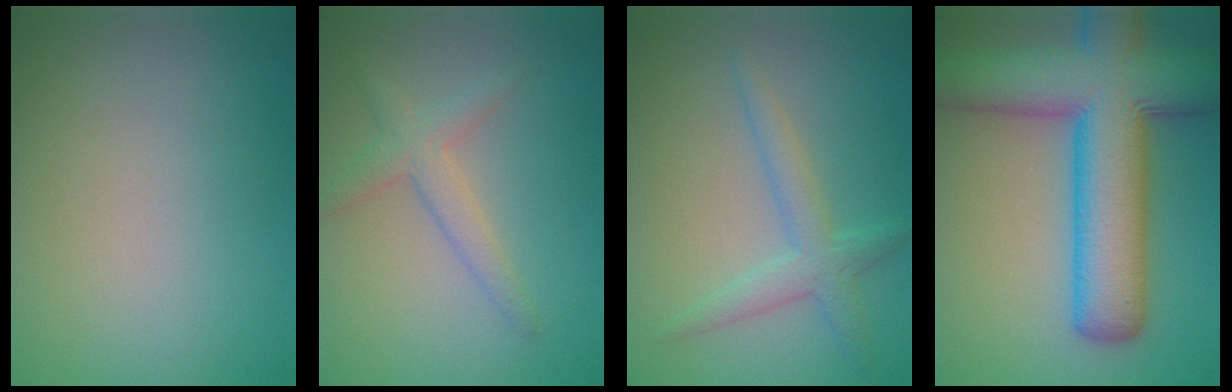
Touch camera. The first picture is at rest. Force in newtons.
{"total": 2.4, "press": 2.4, "slide": 0.2}
{"total": 2.7, "press": 2.7, "slide": 0.0}
{"total": 12.8, "press": 12.8, "slide": 0.5}